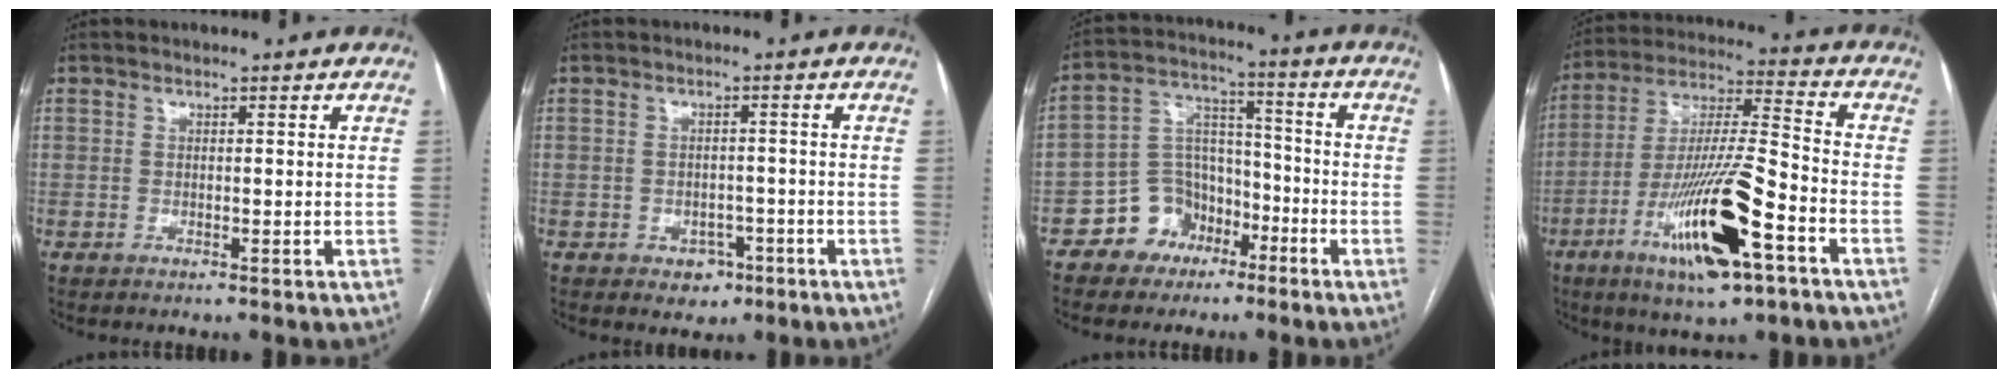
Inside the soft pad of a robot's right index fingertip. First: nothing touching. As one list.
[{"total": 3.4, "force": [-1.8, 2.6, 1.4], "torque": [-0.008, 0.008, -0.018]}, {"total": 9.2, "force": [-5.3, 7.1, 2.5], "torque": [-0.051, 0.033, -0.088]}, {"total": 18.3, "force": [-8.4, 2.7, 16.0], "torque": [-0.310, -0.018, -0.143]}]